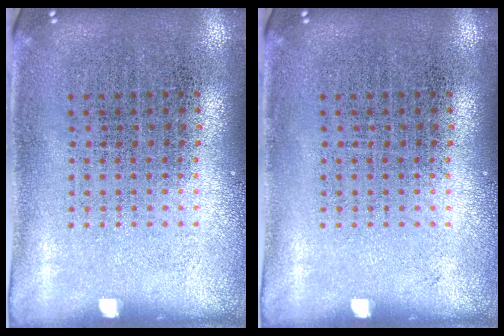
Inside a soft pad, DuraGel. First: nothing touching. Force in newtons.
{"total": 0.0}